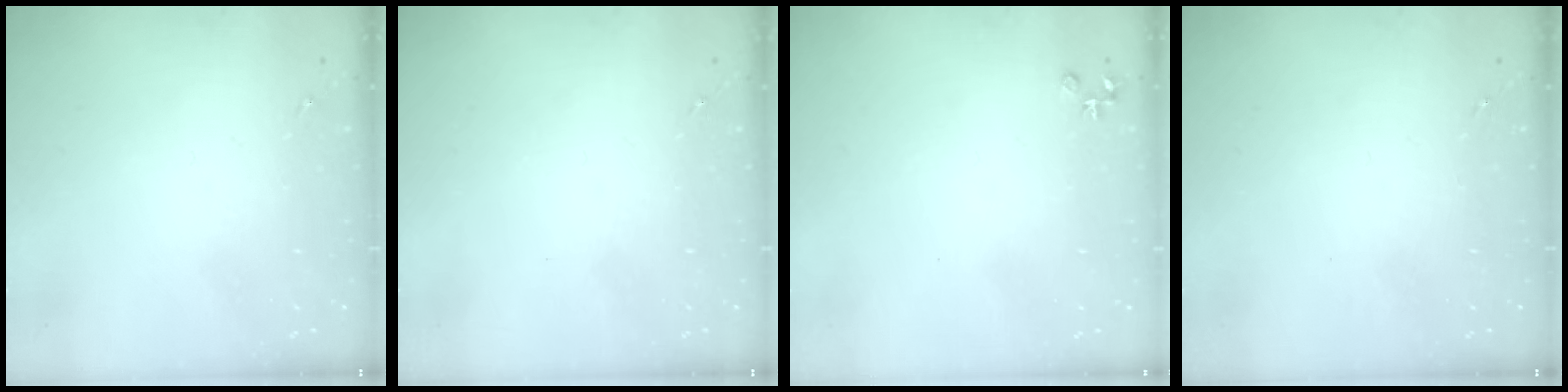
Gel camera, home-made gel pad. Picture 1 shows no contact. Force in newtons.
{"total": 0.0}
{"total": 3.7, "press": 3.6, "slide": 0.4}
{"total": 0.0}